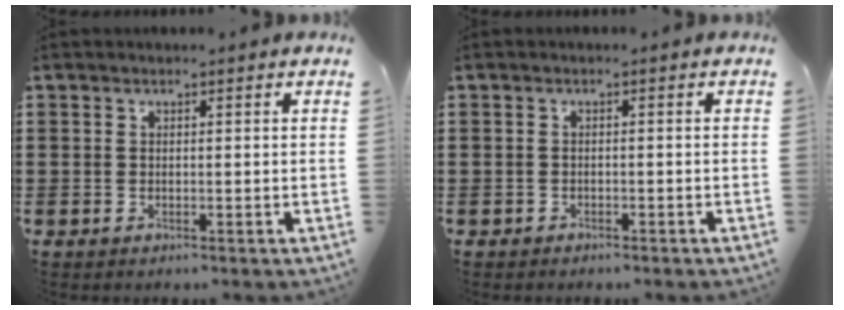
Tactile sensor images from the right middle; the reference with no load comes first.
{"total": 0.7, "force": [-0.7, 0.2, 0.0], "torque": [-0.003, -0.002, -0.013]}